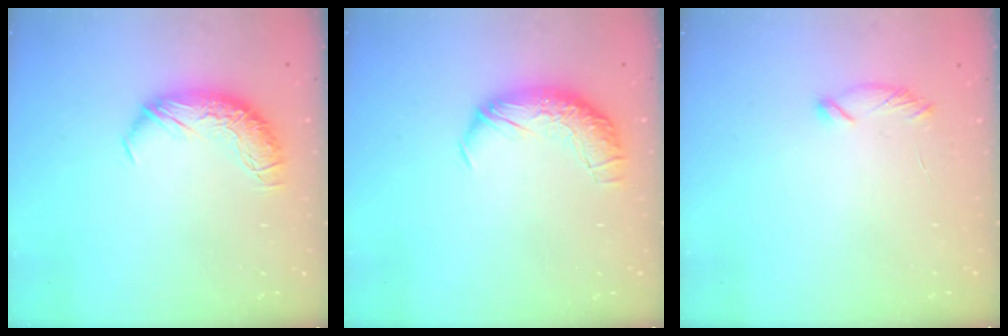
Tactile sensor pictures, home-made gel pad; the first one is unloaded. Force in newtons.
{"total": 2.3, "press": 0.9, "slide": 2.1}
{"total": 6.4, "press": 6.4, "slide": 0.7}